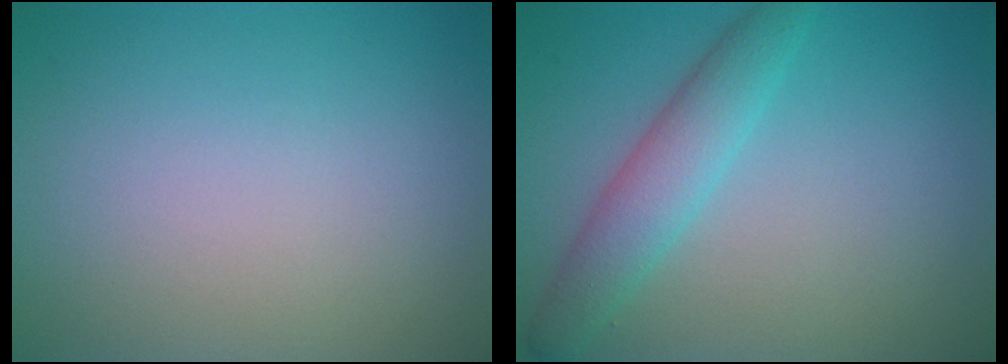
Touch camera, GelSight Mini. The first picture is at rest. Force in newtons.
{"total": 3.6, "press": 3.6, "slide": 0.0}